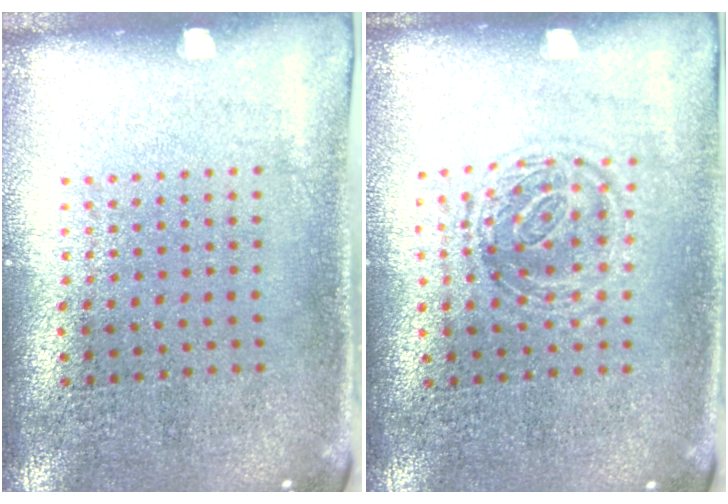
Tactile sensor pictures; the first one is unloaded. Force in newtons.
{"total": 1.2, "press": 1.0, "slide": 0.8}